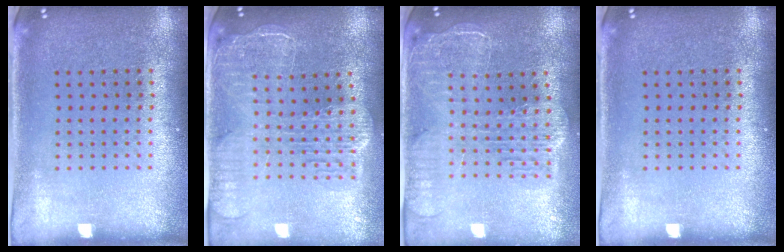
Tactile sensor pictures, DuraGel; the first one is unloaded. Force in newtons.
{"total": 2.5, "press": 2.2, "slide": 1.2}
{"total": 2.3, "press": 2.0, "slide": 1.1}
{"total": 0.0}